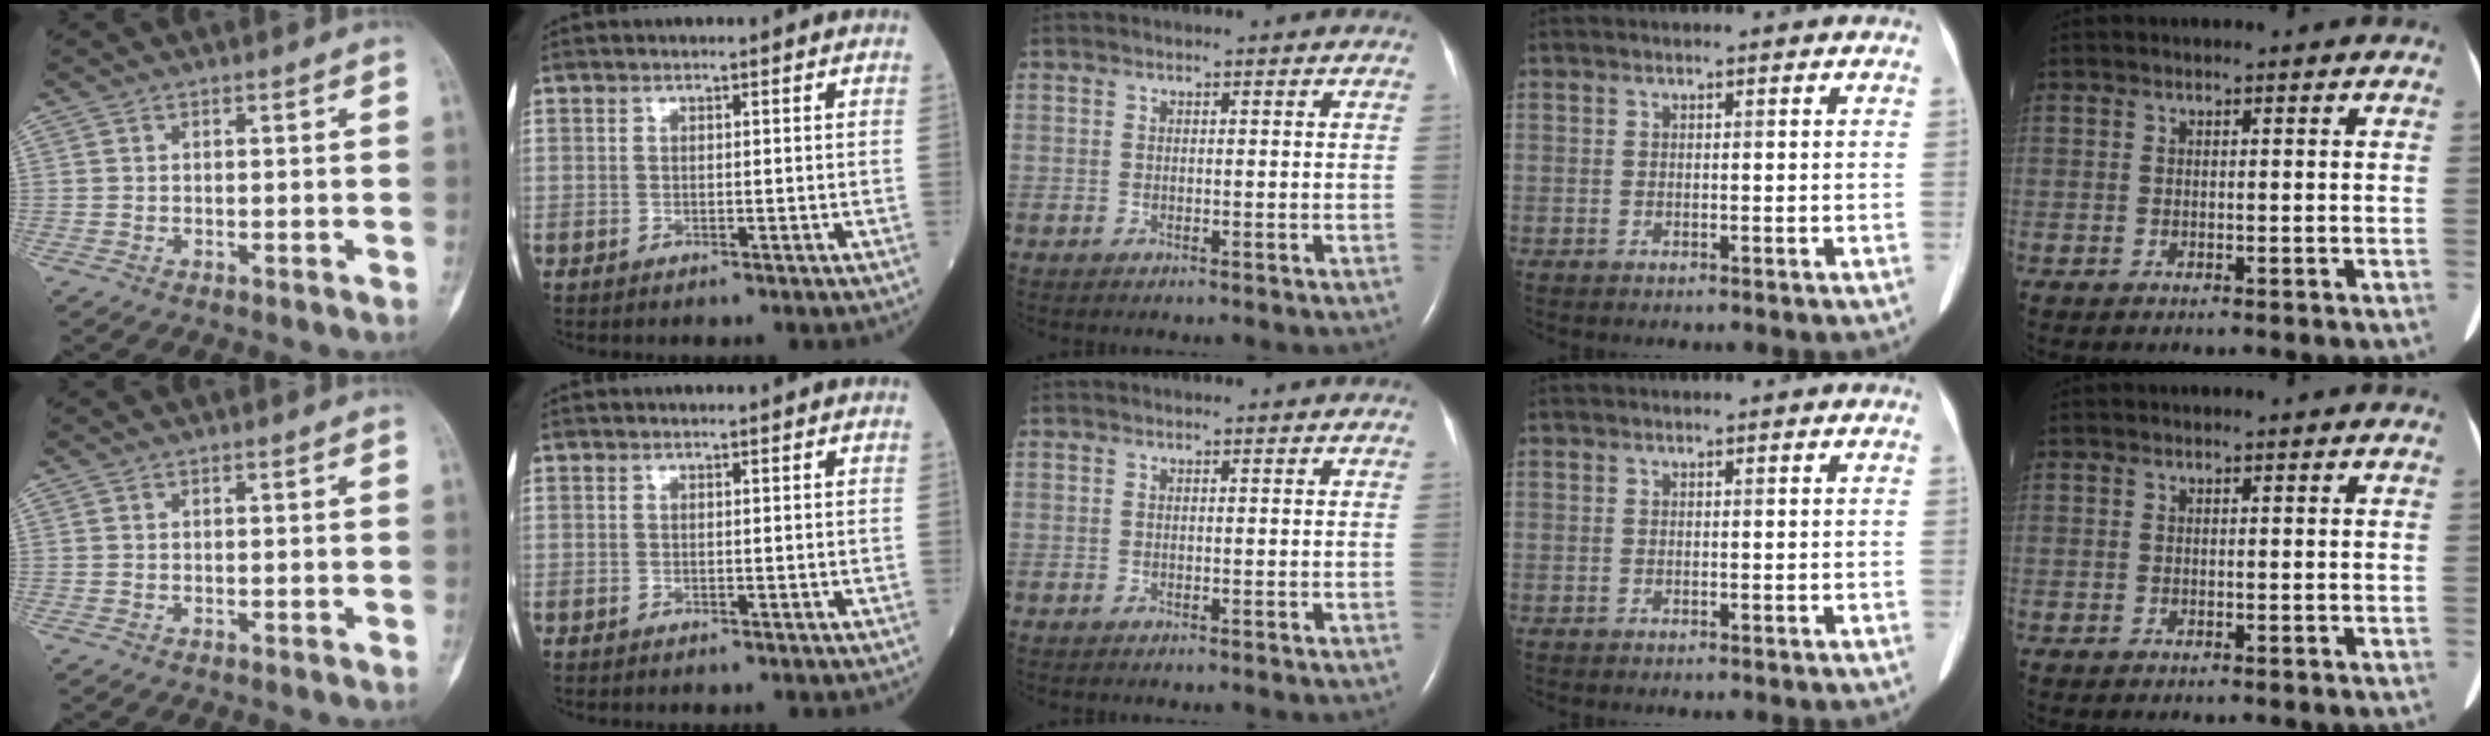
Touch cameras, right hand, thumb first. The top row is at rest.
{}